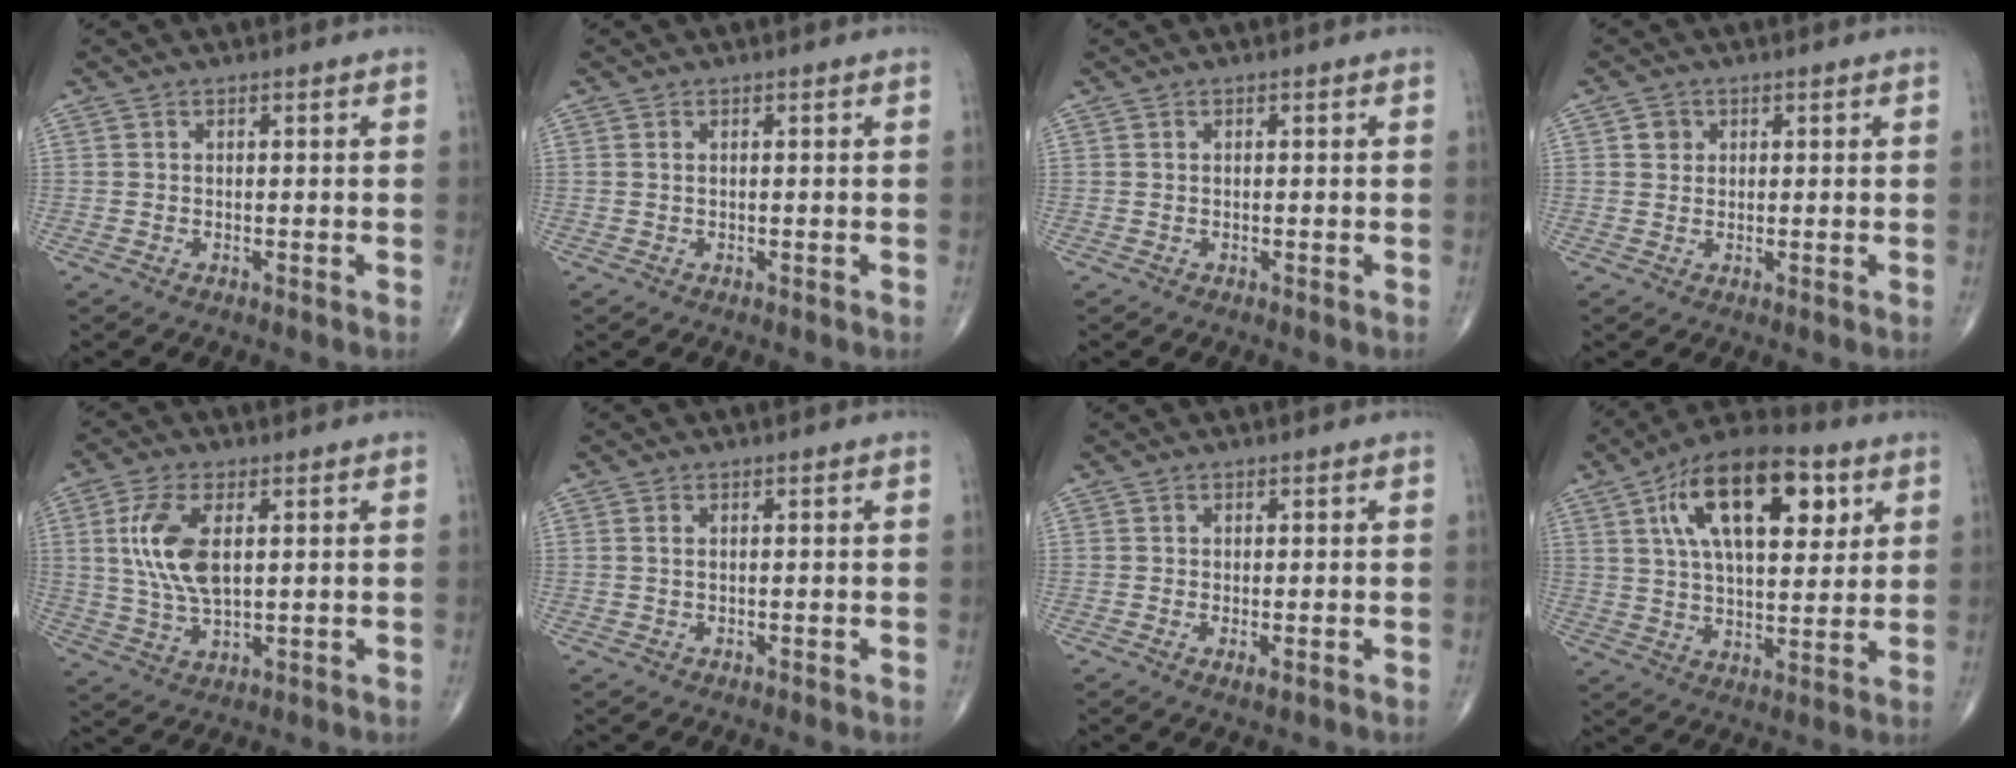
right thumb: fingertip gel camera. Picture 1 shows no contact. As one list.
[{"total": 0.0}, {"total": 0.0}, {"total": 2.0, "force": [0.6, 1.8, 0.5], "torque": [0.001, -0.002, 0.007]}, {"total": 10.7, "force": [2.3, 5.1, 9.1], "torque": [-0.190, -0.008, 0.047]}, {"total": 0.6, "force": [0.2, 0.3, 0.5], "torque": [-0.012, 0.004, 0.005]}, {"total": 1.4, "force": [-0.2, 0.4, 1.3], "torque": [-0.022, -0.005, -0.003]}, {"total": 20.7, "force": [7.8, 9.7, 16.5], "torque": [-0.242, -0.010, 0.123]}]